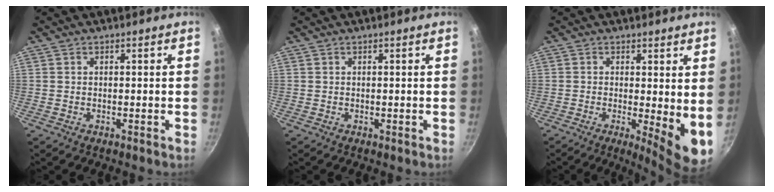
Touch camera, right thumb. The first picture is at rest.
{"total": 0.0}
{"total": 8.1, "force": [-0.2, 2.4, 7.8], "torque": [-0.097, -0.021, 0.000]}